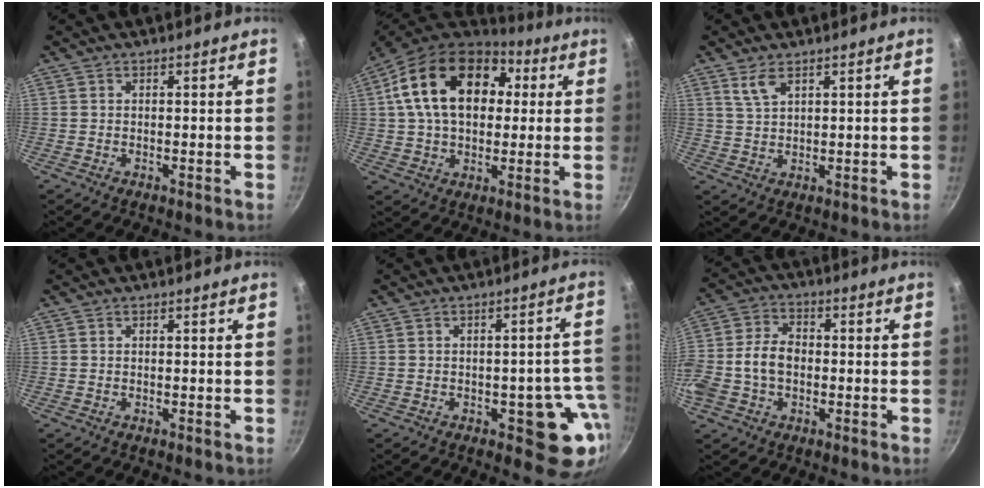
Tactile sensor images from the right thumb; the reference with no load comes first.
{"total": 21.3, "force": [5.1, 14.3, 14.9], "torque": [-0.234, 0.019, 0.074]}
{"total": 3.7, "force": [2.3, 1.5, 2.5], "torque": [-0.047, -0.009, 0.051]}
{"total": 0.0}
{"total": 10.2, "force": [-3.3, 5.4, 8.1], "torque": [-0.027, 0.024, -0.037]}
{"total": 10.3, "force": [-1.6, 7.4, 7.0], "torque": [-0.127, 0.030, -0.040]}